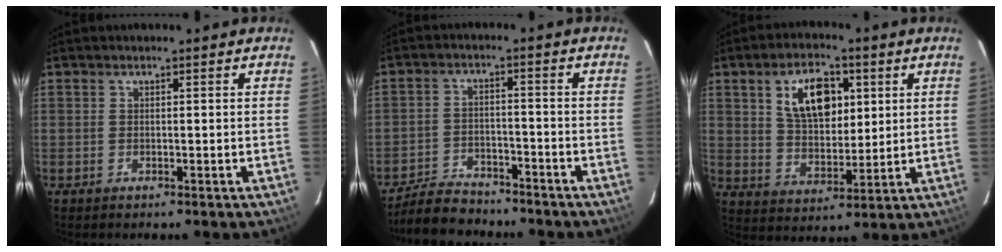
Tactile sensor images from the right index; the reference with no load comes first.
{"total": 8.9, "force": [-8.0, 3.0, 2.2], "torque": [-0.079, 0.004, -0.129]}
{"total": 11.8, "force": [4.2, 6.7, 8.7], "torque": [-0.151, 0.019, 0.081]}